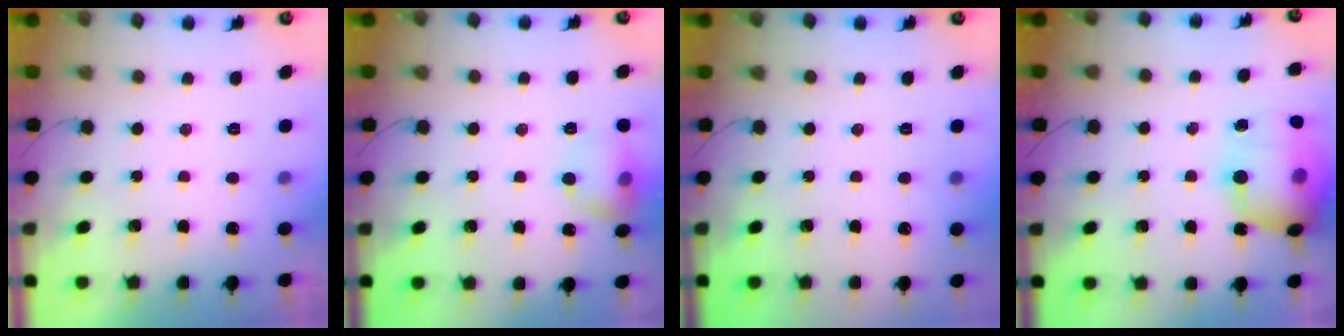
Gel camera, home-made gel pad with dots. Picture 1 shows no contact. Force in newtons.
{"total": 9.7, "press": 9.7, "slide": 1.2}
{"total": 0.0}
{"total": 20.4, "press": 19.9, "slide": 4.2}